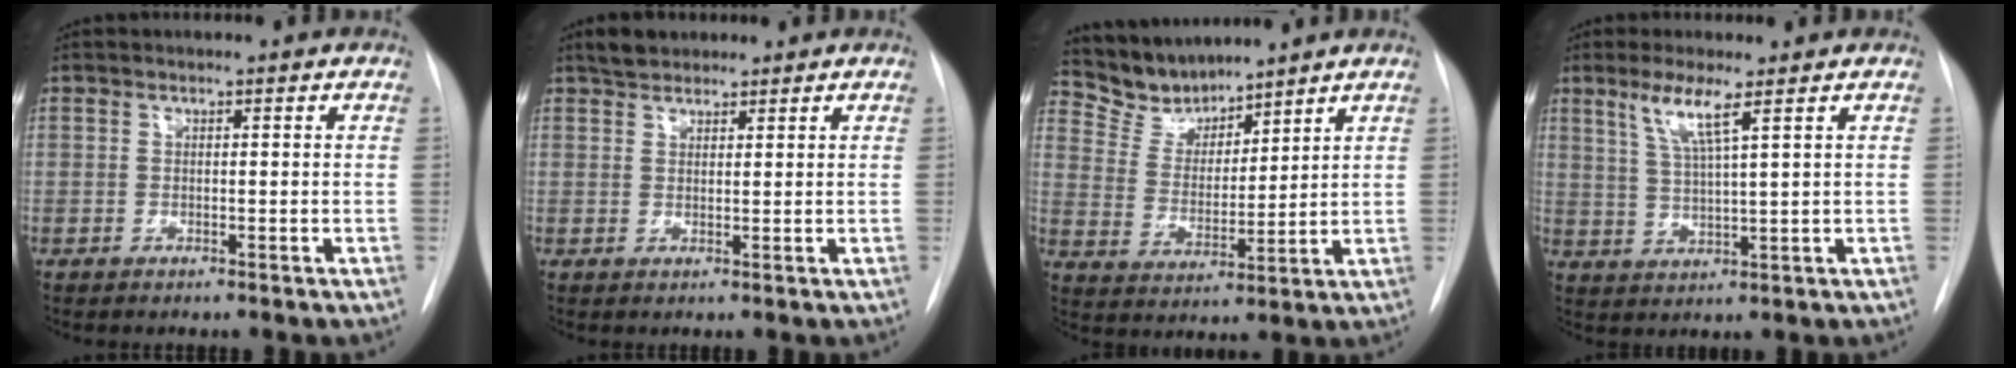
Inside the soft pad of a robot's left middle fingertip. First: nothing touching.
{"total": 3.0, "force": [2.5, 1.3, 0.8], "torque": [-0.018, 0.010, 0.042]}
{"total": 7.6, "force": [7.3, 2.0, 0.3], "torque": [-0.012, 0.005, 0.154]}
{"total": 5.6, "force": [3.1, -0.3, 4.7], "torque": [-0.095, -0.007, 0.062]}